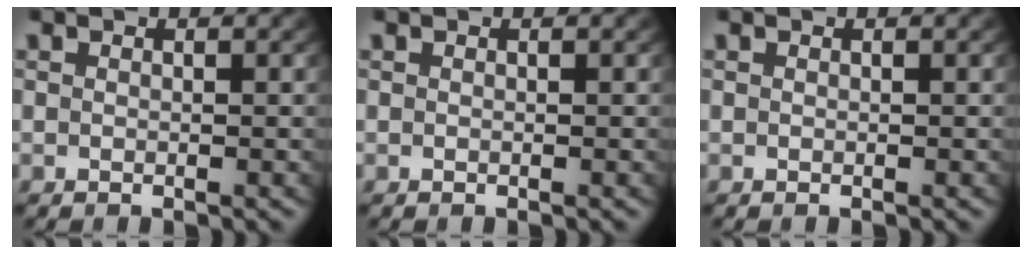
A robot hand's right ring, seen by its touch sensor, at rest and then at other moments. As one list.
[{"total": 0.0}, {"total": 0.0}]